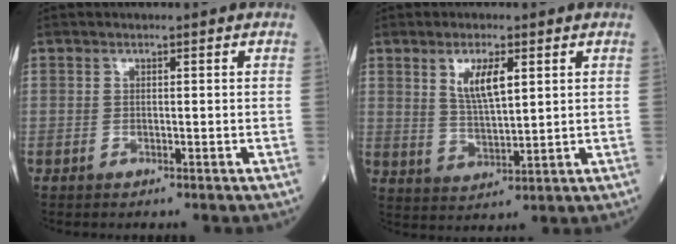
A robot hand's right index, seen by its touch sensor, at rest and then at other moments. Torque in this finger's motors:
{"motor_torque": [0.24, 0.22, 0.14, 0.08]}